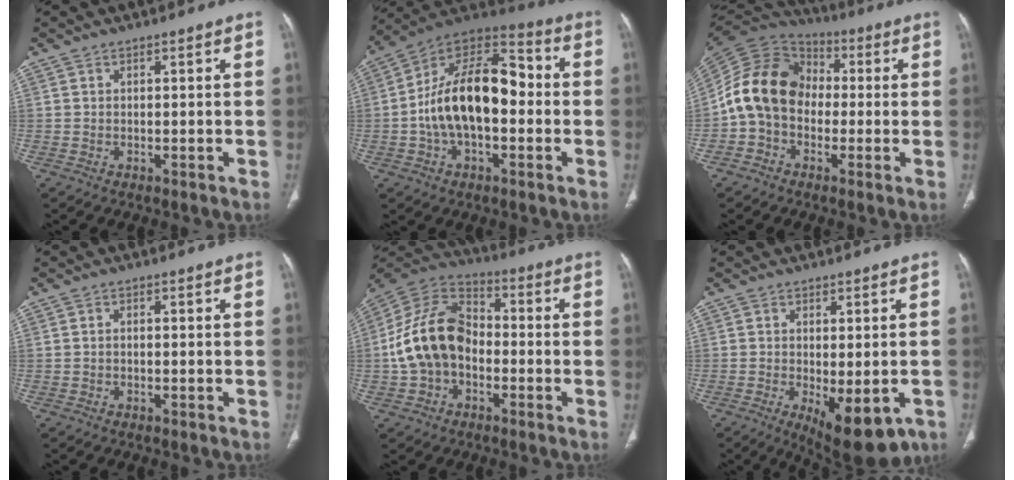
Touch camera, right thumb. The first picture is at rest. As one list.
[{"total": 20.0, "force": [-1.2, 11.2, 16.5], "torque": [-0.268, 0.046, -0.027]}, {"total": 14.5, "force": [-1.2, 11.4, 8.9], "torque": [-0.148, 0.039, -0.037]}, {"total": 0.7, "force": [-0.2, 0.4, 0.5], "torque": [-0.006, 0.003, -0.007]}, {"total": 15.8, "force": [-2.3, 11.2, 11.0], "torque": [-0.198, 0.043, -0.051]}, {"total": 11.6, "force": [-4.4, 4.8, 9.5], "torque": [-0.122, -0.011, -0.053]}]